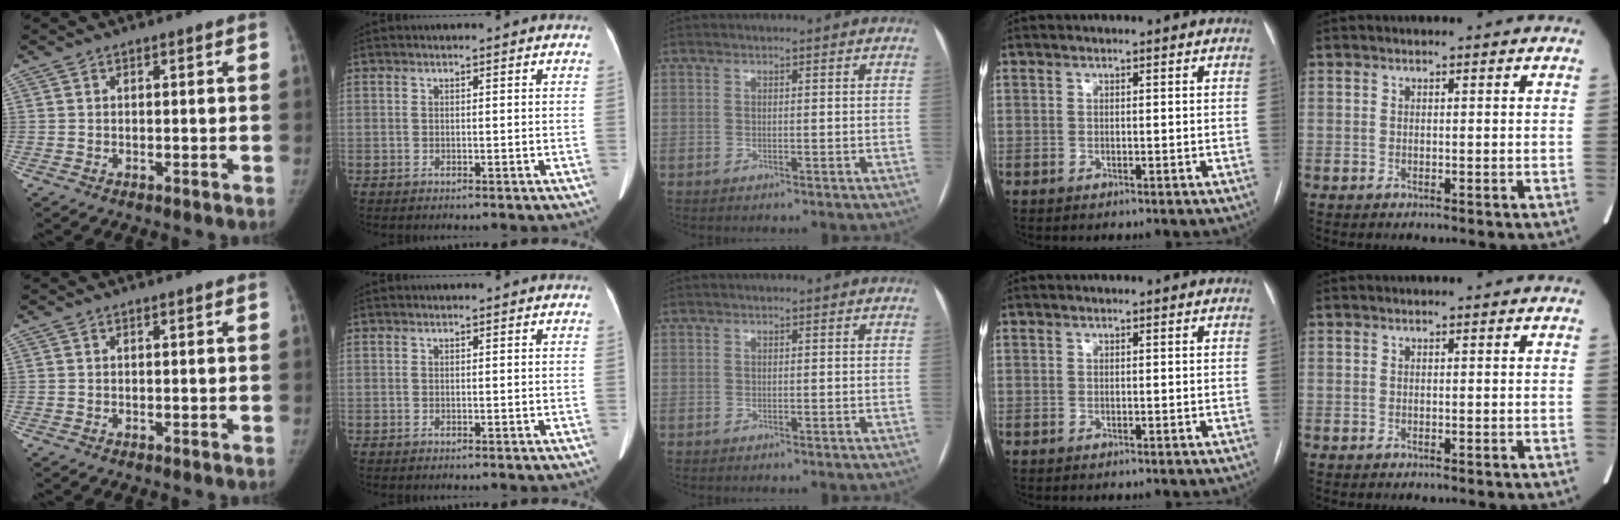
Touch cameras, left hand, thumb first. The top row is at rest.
{}